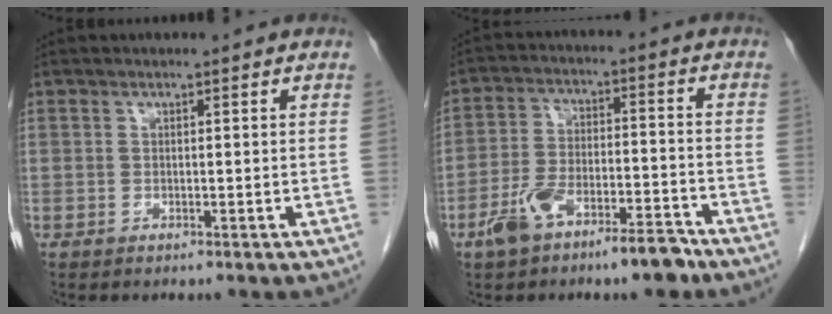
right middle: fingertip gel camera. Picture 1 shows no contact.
{"total": 9.9, "force": [-6.8, 3.1, 6.5], "torque": [-0.124, 0.014, -0.114]}